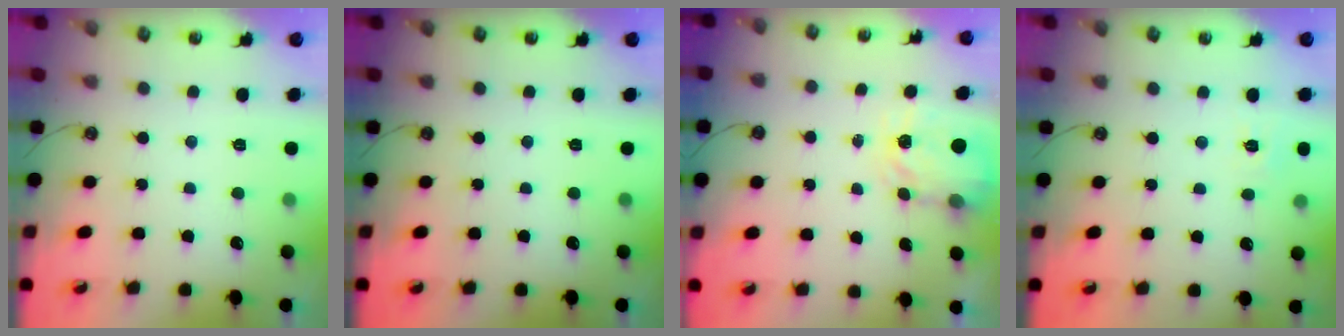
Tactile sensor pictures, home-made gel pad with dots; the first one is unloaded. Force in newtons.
{"total": 0.0}
{"total": 3.6, "press": 3.5, "slide": 0.6}
{"total": 4.9, "press": 4.9, "slide": 0.5}